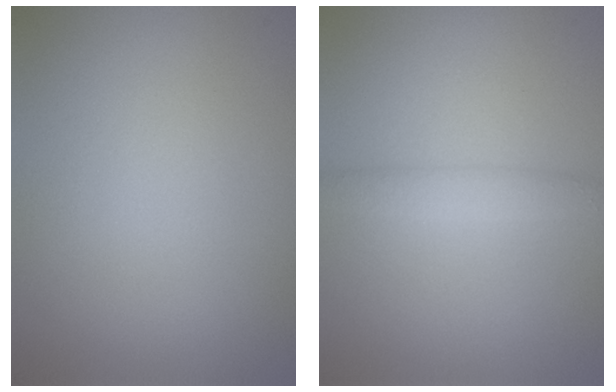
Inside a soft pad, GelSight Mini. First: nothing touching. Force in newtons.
{"total": 1.6, "press": 1.6, "slide": 0.0}